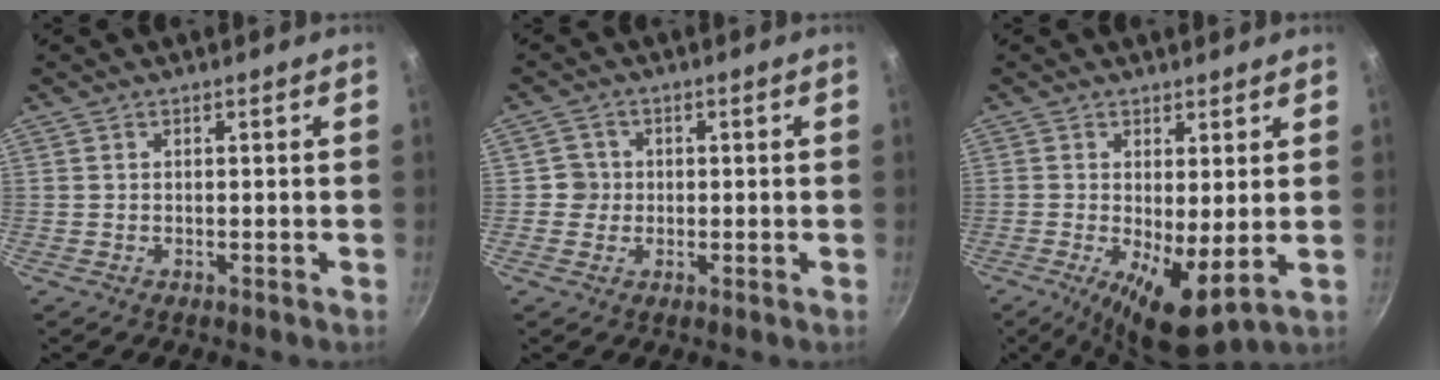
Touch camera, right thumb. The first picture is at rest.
{"total": 2.9, "force": [-0.1, 2.9, 0.3], "torque": [0.017, 0.008, -0.006]}
{"total": 9.2, "force": [-0.2, 3.2, 8.6], "torque": [-0.131, -0.023, 0.003]}